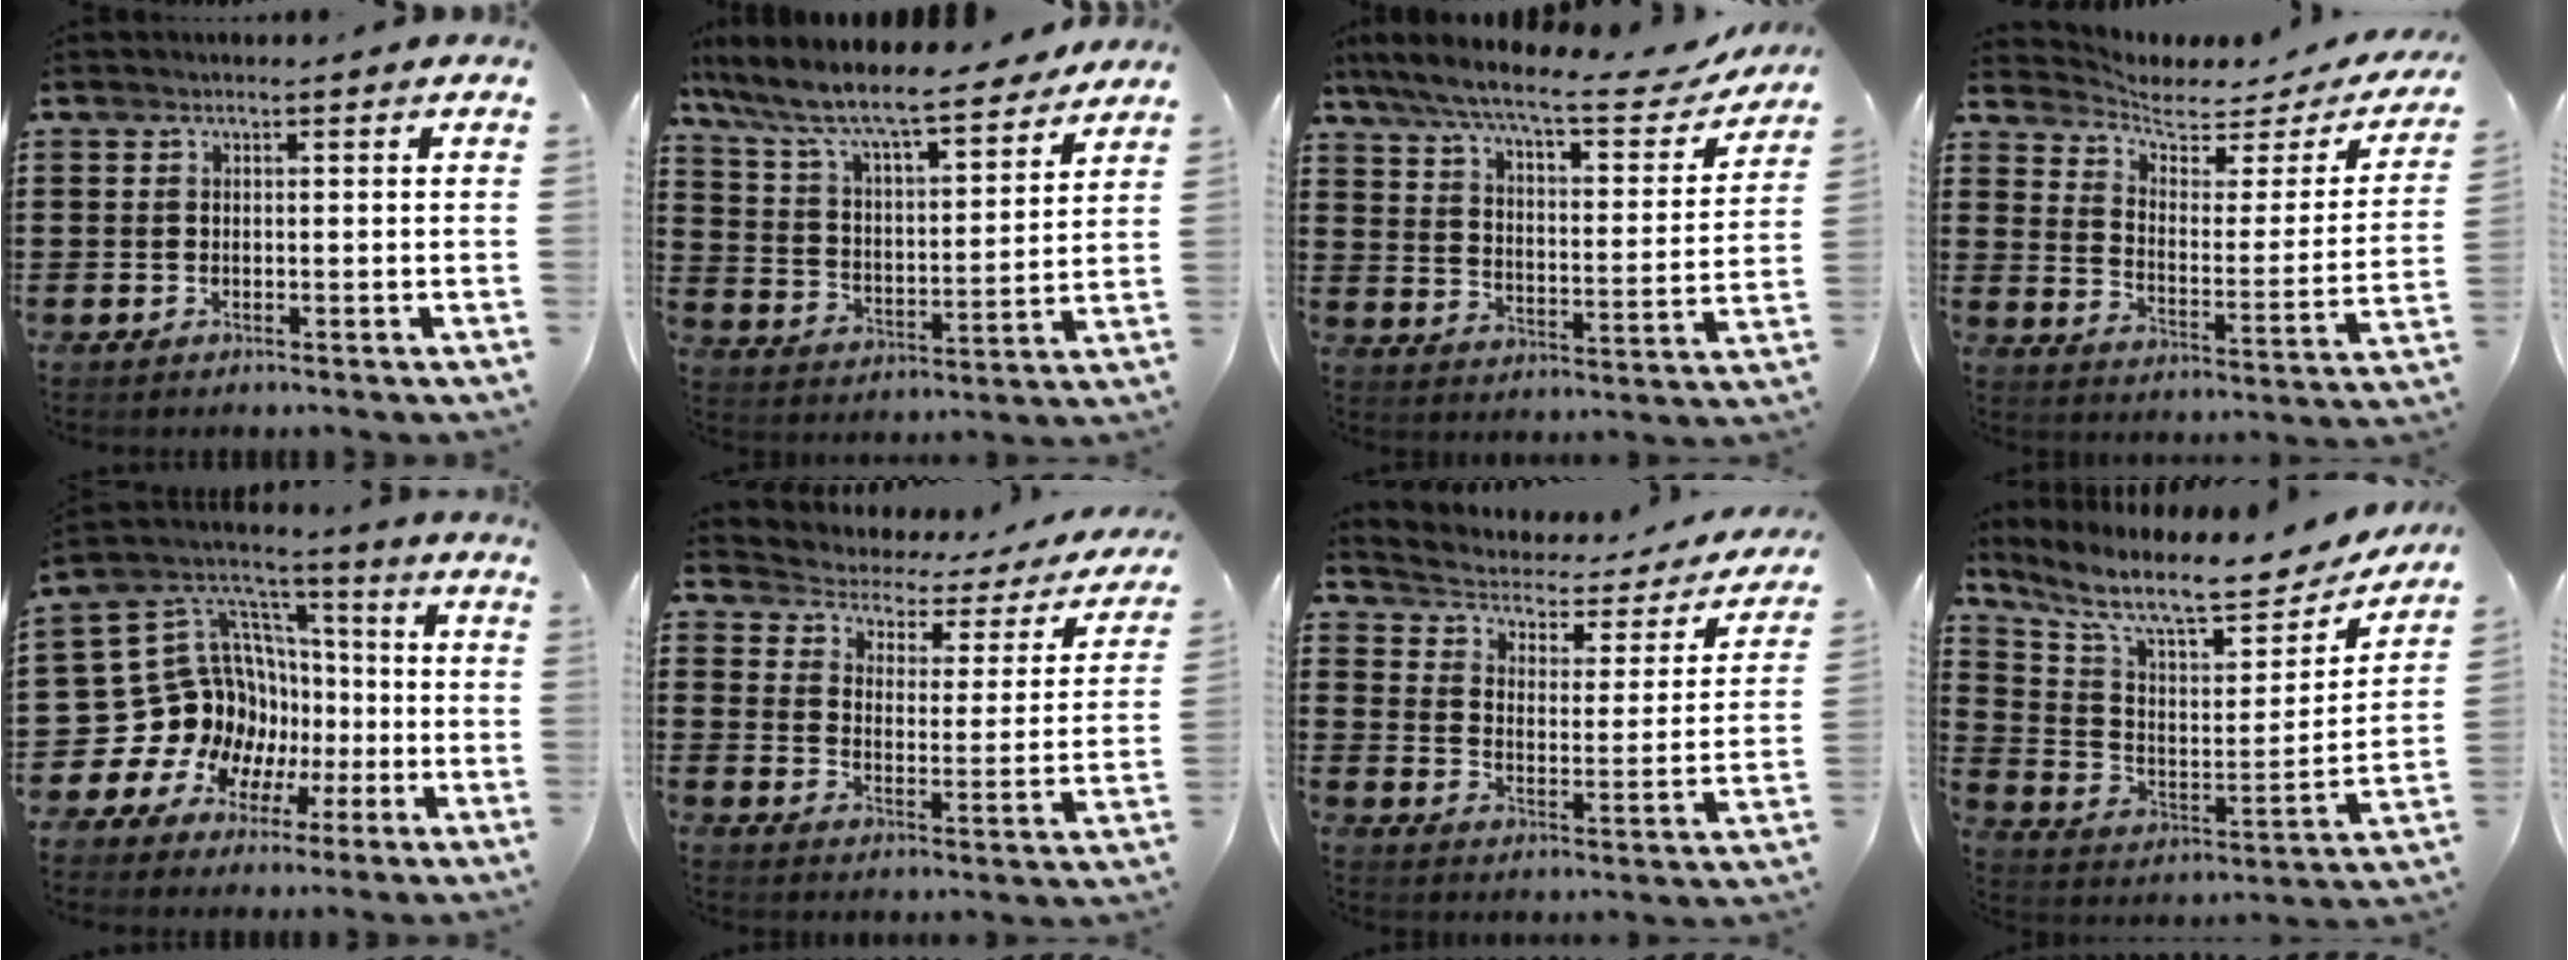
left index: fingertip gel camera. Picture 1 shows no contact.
{"total": 8.7, "force": [7.7, 0.7, 3.9], "torque": [-0.109, -0.055, 0.126]}
{"total": 9.6, "force": [7.9, 0.8, 5.3], "torque": [-0.134, -0.043, 0.131]}
{"total": 4.2, "force": [3.5, 1.6, 1.7], "torque": [-0.056, -0.022, 0.055]}
{"total": 15.7, "force": [-2.4, 14.5, 5.6], "torque": [-0.165, -0.033, -0.007]}
{"total": 2.2, "force": [1.8, 1.2, 0.6], "torque": [-0.030, -0.022, 0.020]}
{"total": 2.4, "force": [1.3, 1.6, 1.2], "torque": [-0.040, -0.016, 0.011]}
{"total": 10.2, "force": [8.2, 2.3, 5.5], "torque": [-0.136, -0.052, 0.137]}